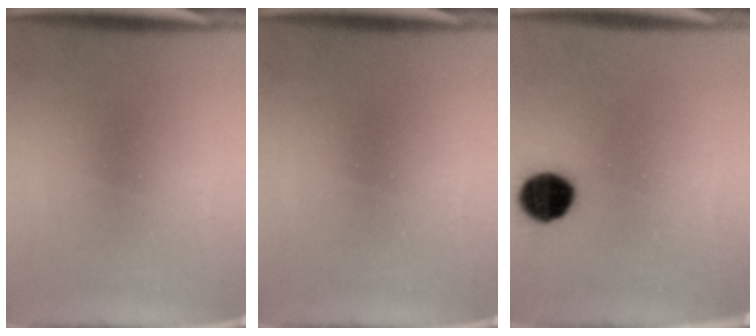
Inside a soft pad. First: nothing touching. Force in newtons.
{"total": 0.0}
{"total": 8.9}